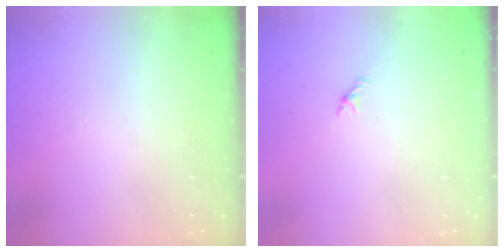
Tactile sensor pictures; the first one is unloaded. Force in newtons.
{"total": 0.0}